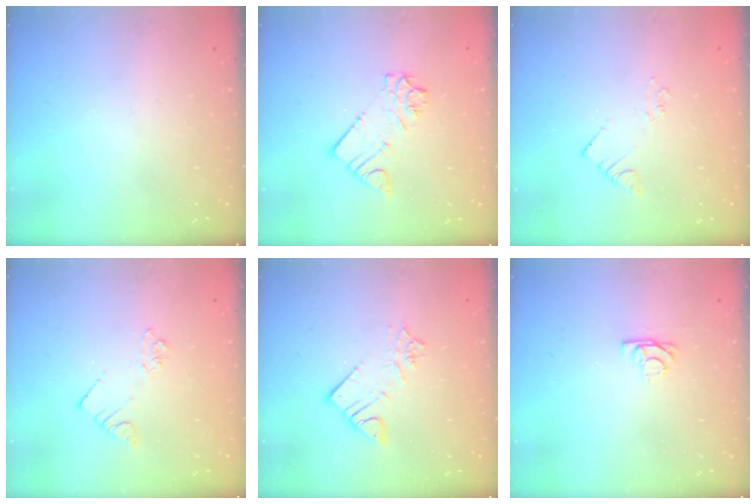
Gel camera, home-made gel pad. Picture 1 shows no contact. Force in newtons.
{"total": 7.6, "press": 7.5, "slide": 0.5}
{"total": 1.9, "press": 1.9, "slide": 0.3}
{"total": 1.7, "press": 1.6, "slide": 0.2}
{"total": 6.6, "press": 6.6, "slide": 0.2}
{"total": 4.2, "press": 4.2, "slide": 0.4}